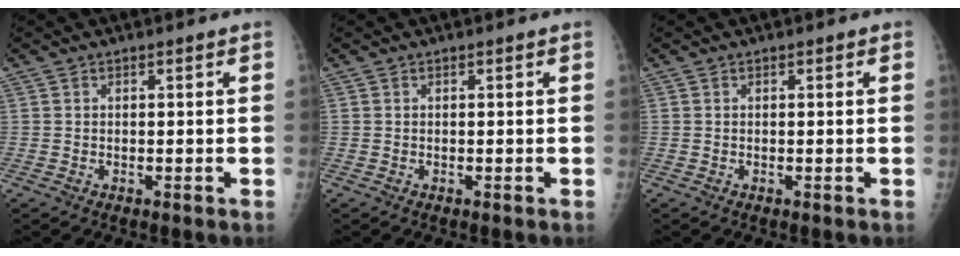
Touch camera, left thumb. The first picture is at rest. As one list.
[{"total": 0.0}, {"total": 0.0}]